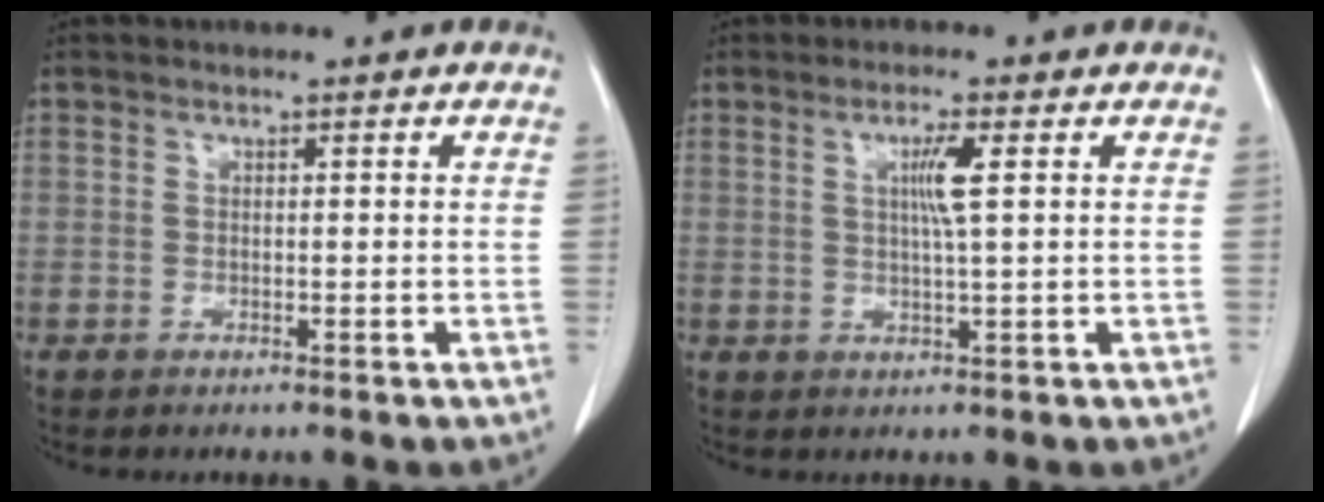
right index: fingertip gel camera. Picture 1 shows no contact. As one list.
[{"total": 3.8, "force": [0.9, -0.4, 3.7], "torque": [-0.068, -0.002, 0.017]}]